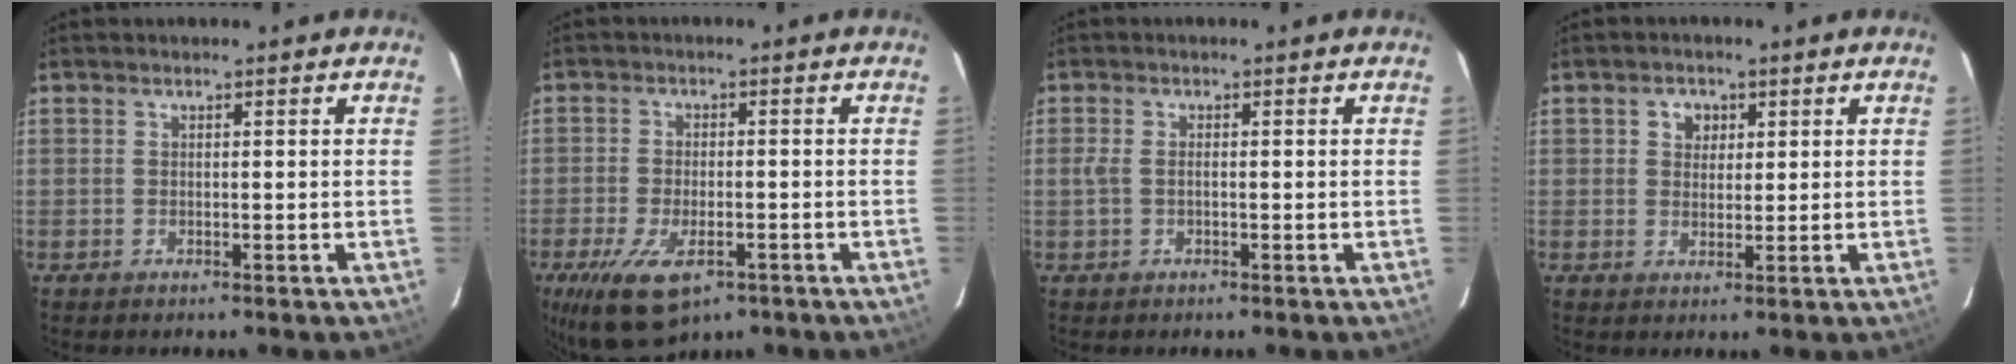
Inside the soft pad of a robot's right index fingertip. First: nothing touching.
{"total": 12.4, "force": [-6.9, 5.7, 8.5], "torque": [-0.188, -0.037, -0.112]}
{"total": 2.2, "force": [-0.3, 1.2, 1.8], "torque": [-0.038, -0.001, -0.006]}
{"total": 3.1, "force": [1.1, 2.7, 1.1], "torque": [-0.012, 0.009, 0.021]}